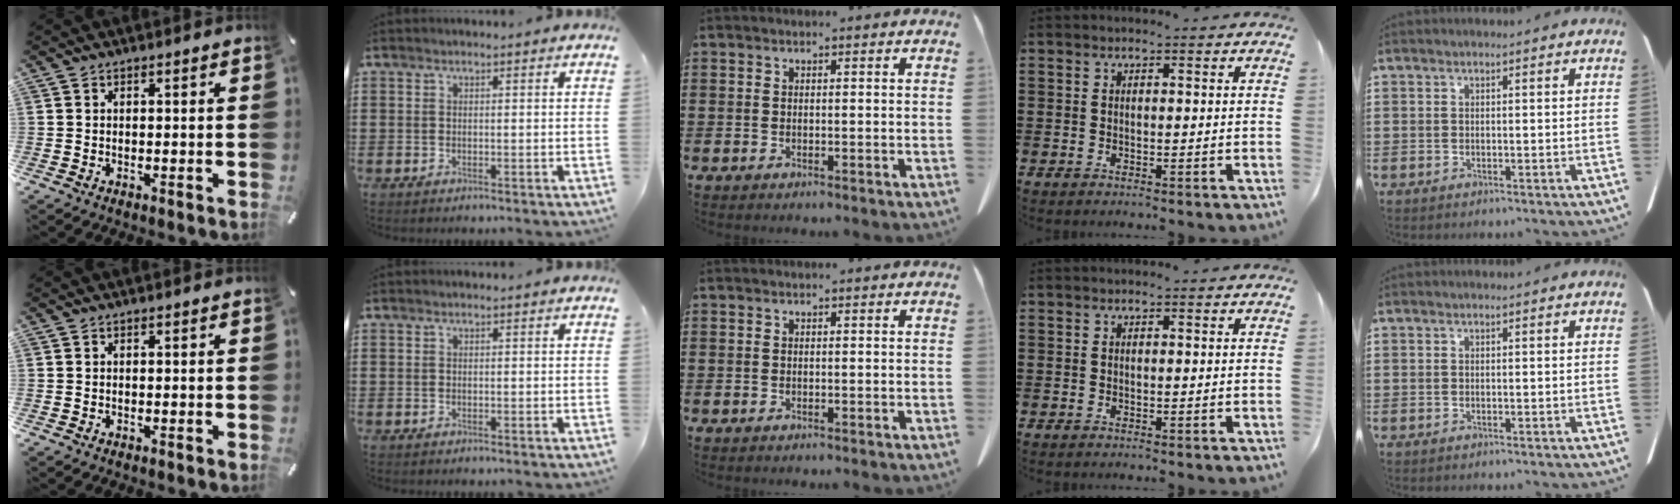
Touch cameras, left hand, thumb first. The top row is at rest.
{}